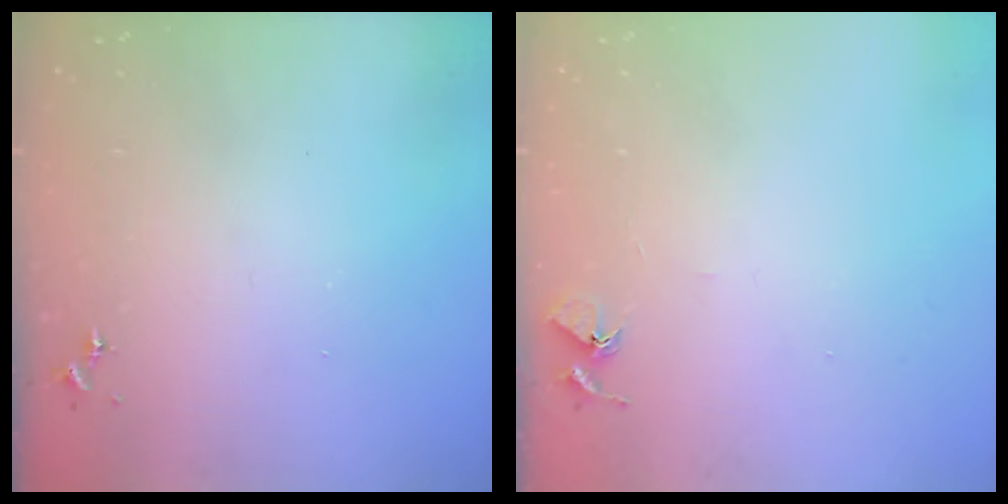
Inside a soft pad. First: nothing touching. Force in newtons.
{"total": 5.7, "press": 5.7, "slide": 0.7}